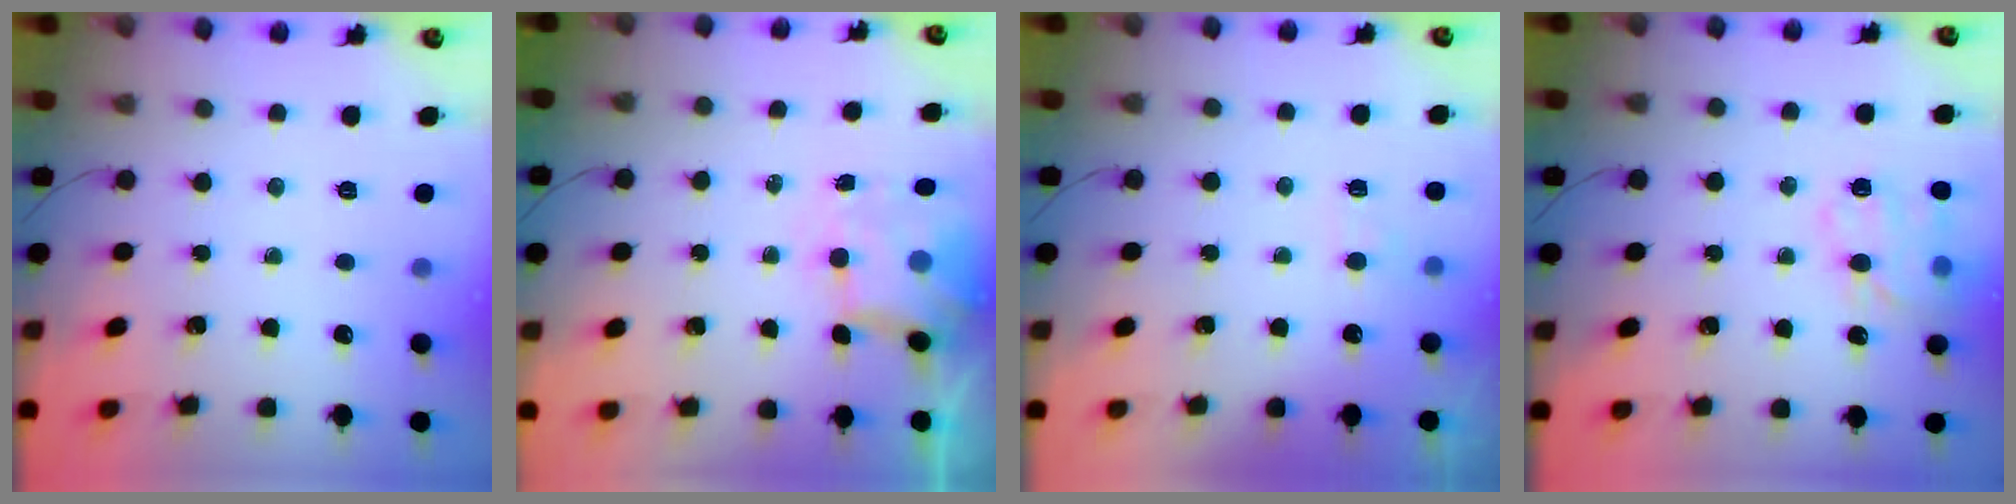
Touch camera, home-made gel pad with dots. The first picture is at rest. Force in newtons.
{"total": 5.9, "press": 5.9, "slide": 1.1}
{"total": 3.1, "press": 2.7, "slide": 1.6}
{"total": 14.7, "press": 14.5, "slide": 1.9}